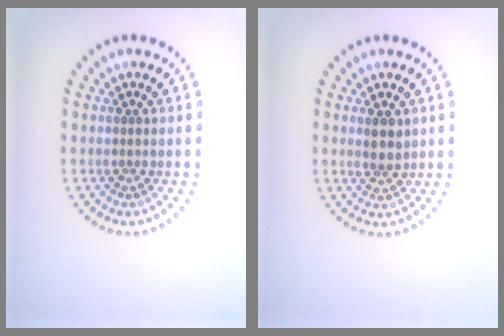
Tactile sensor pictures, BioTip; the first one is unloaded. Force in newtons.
{"total": 1.9, "press": 1.8, "slide": 0.8}